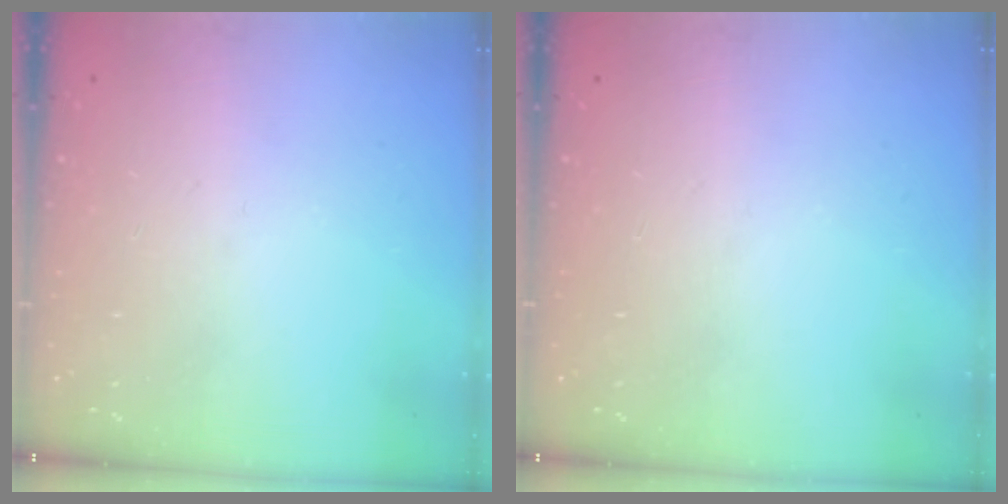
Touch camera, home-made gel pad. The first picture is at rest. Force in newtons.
{"total": 0.0}